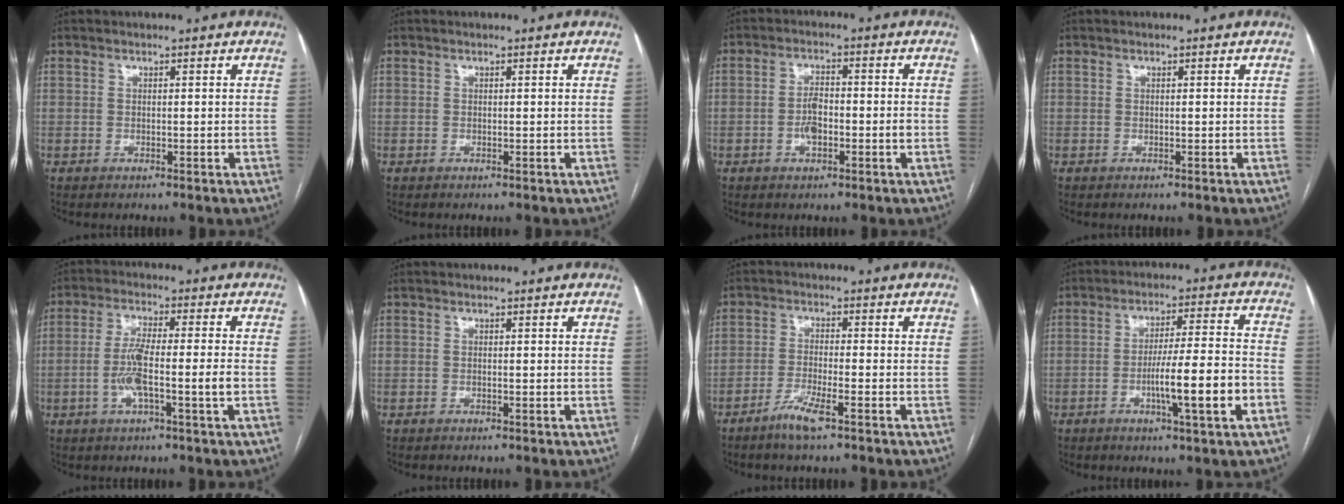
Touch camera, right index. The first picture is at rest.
{"total": 0.0}
{"total": 4.4, "force": [-1.2, 1.6, 3.9], "torque": [-0.083, 0.008, -0.021]}
{"total": 0.0}
{"total": 7.6, "force": [-1.8, 0.3, 7.4], "torque": [-0.146, 0.007, -0.035]}
{"total": 0.0}
{"total": 4.5, "force": [-2.9, 0.1, 3.4], "torque": [-0.069, -0.006, -0.059]}
{"total": 11.1, "force": [-3.7, -0.1, 10.4], "torque": [-0.171, 0.000, -0.060]}